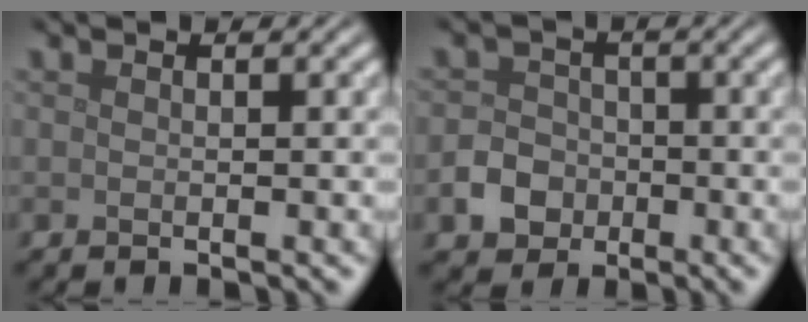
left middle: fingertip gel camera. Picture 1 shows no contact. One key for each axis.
{"total": 3.3, "fx": -1.3, "fy": 2.8, "fz": 1.2, "tx": -0.017, "ty": 0.002, "tz": -0.029}